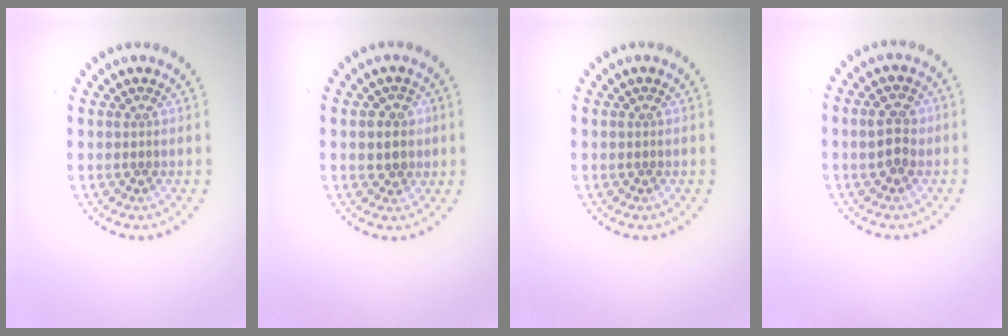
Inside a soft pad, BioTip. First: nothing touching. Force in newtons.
{"total": 2.0, "press": 1.9, "slide": 0.6}
{"total": 0.0}
{"total": 2.5, "press": 2.5, "slide": 0.2}